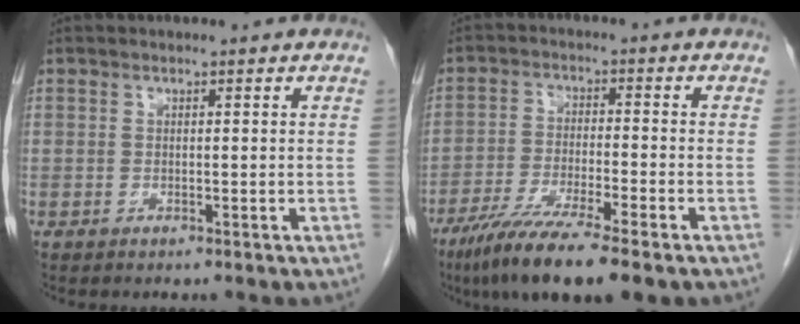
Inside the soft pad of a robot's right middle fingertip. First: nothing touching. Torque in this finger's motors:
{"motor_torque": [0.94, -0.90, 0.21, 0.12]}